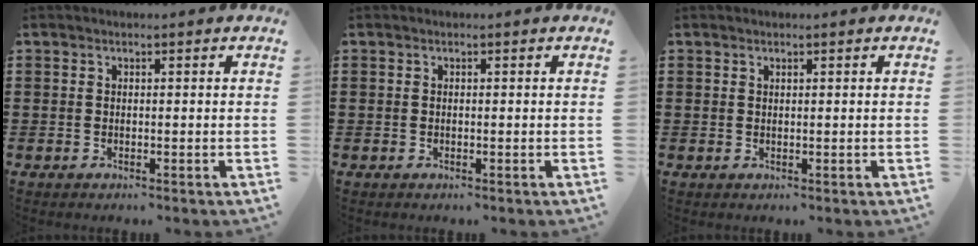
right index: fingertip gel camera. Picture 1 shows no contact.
{"total": 0.0}
{"total": 0.0}